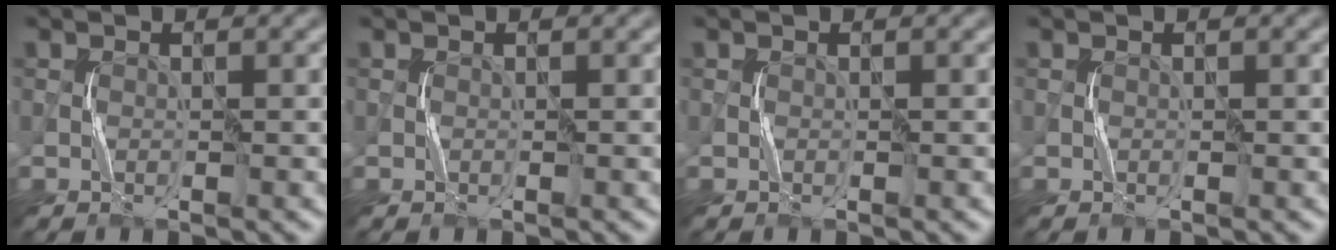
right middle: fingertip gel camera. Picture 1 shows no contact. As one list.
[{"total": 0.0}, {"total": 0.0}, {"total": 0.0}]